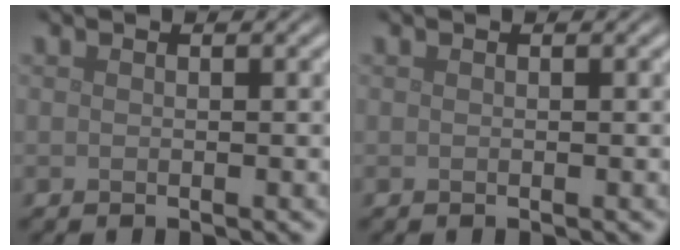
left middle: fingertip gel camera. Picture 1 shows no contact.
{"total": 0.0}